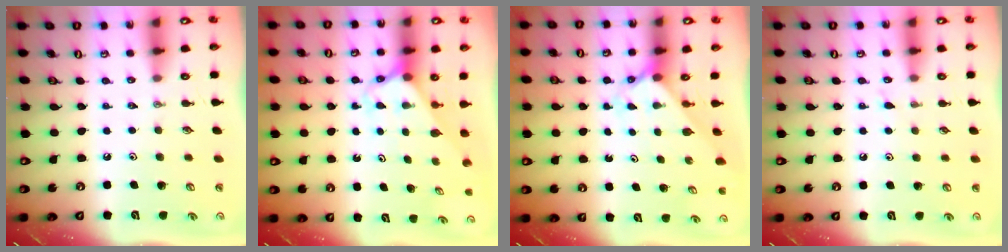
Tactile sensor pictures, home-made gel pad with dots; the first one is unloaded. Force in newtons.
{"total": 2.6, "press": 2.6, "slide": 0.2}
{"total": 1.9, "press": 1.9, "slide": 0.2}
{"total": 4.7, "press": 4.7, "slide": 0.4}